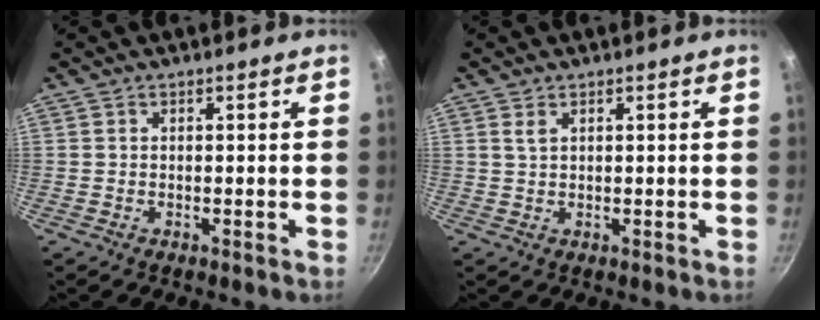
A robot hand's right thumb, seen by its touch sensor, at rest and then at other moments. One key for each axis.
{"total": 1.7, "fx": 0.9, "fy": 0.8, "fz": 1.1, "tx": -0.023, "ty": -0.002, "tz": 0.019}